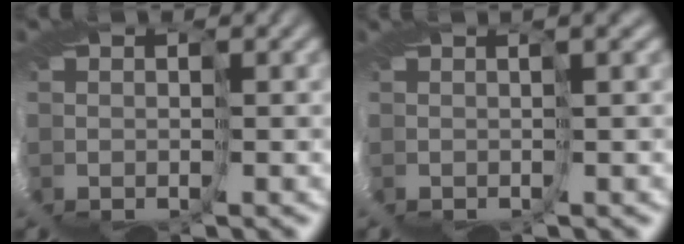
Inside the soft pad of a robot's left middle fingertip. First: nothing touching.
{"total": 3.2, "force": [-0.7, -2.7, -1.6], "torque": [0.024, -0.006, 0.003]}